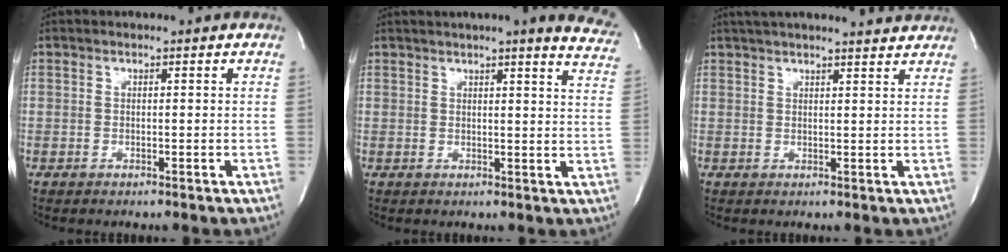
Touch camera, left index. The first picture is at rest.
{"total": 12.8, "force": [11.2, 0.6, 6.1], "torque": [-0.067, -0.039, 0.108]}
{"total": 14.7, "force": [13.5, 1.2, 5.5], "torque": [-0.087, 0.029, 0.177]}